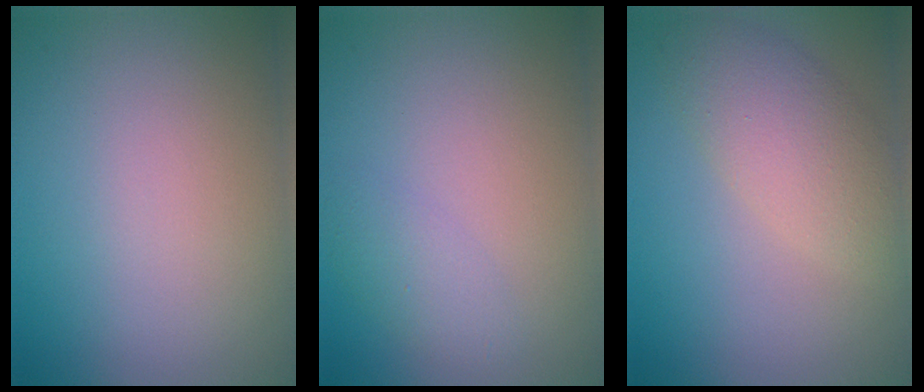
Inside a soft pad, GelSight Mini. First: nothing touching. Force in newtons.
{"total": 1.7, "press": 1.7, "slide": 0.0}
{"total": 4.5, "press": 4.5, "slide": 0.4}